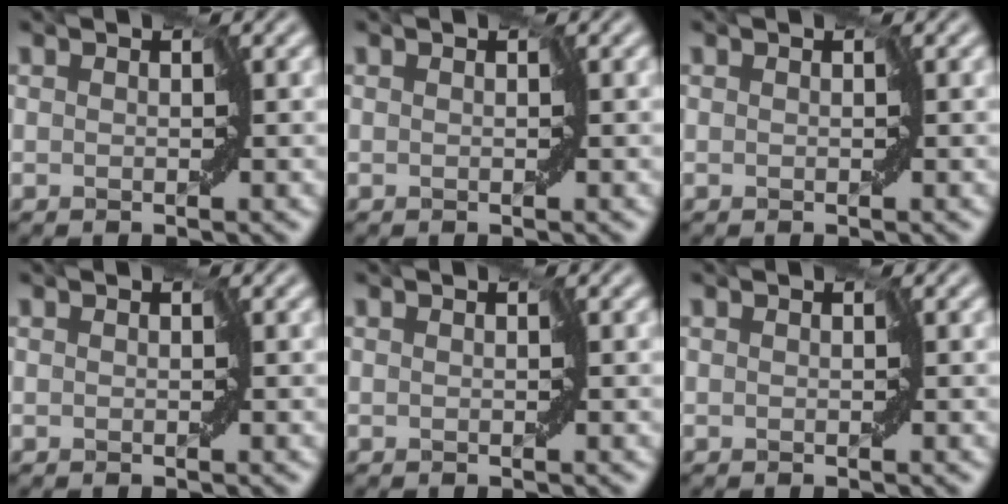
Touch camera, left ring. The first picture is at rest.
{"total": 0.0}
{"total": 0.0}
{"total": 0.0}
{"total": 0.0}
{"total": 0.0}